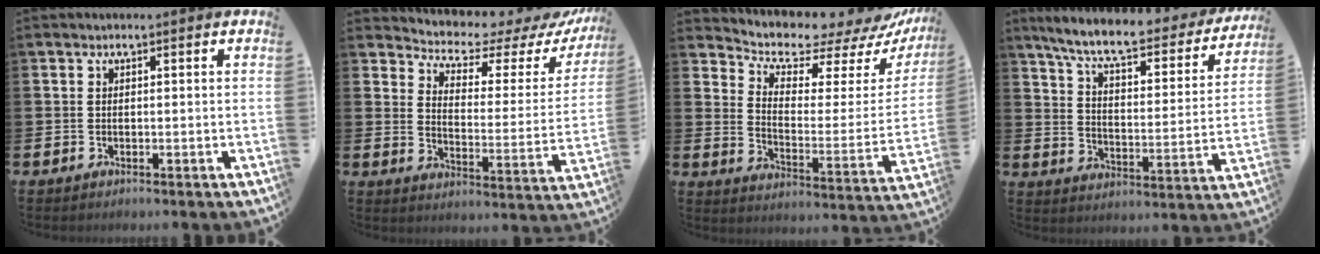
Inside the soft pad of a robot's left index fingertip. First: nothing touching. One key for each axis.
{"total": 5.2, "fx": 4.8, "fy": 1.4, "fz": 1.1, "tx": -0.046, "ty": -0.049, "tz": 0.074}
{"total": 7.1, "fx": 6.8, "fy": 1.9, "fz": 0.9, "tx": -0.046, "ty": -0.069, "tz": 0.109}
{"total": 8.1, "fx": 7.1, "fy": 1.6, "fz": 3.7, "tx": -0.097, "ty": -0.047, "tz": 0.114}